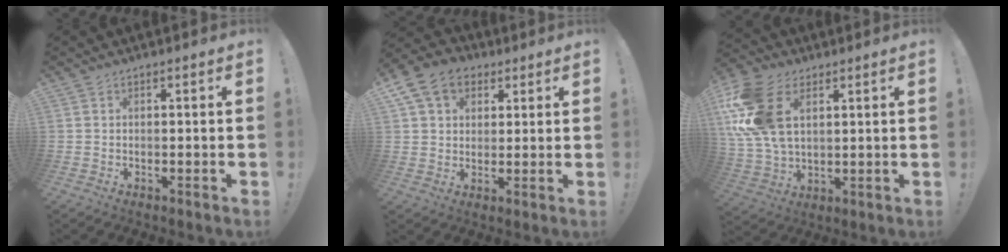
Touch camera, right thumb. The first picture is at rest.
{"total": 12.2, "force": [5.3, 9.3, 5.8], "torque": [-0.091, -0.012, 0.107]}
{"total": 19.5, "force": [6.4, 12.6, 13.4], "torque": [-0.274, -0.022, 0.119]}